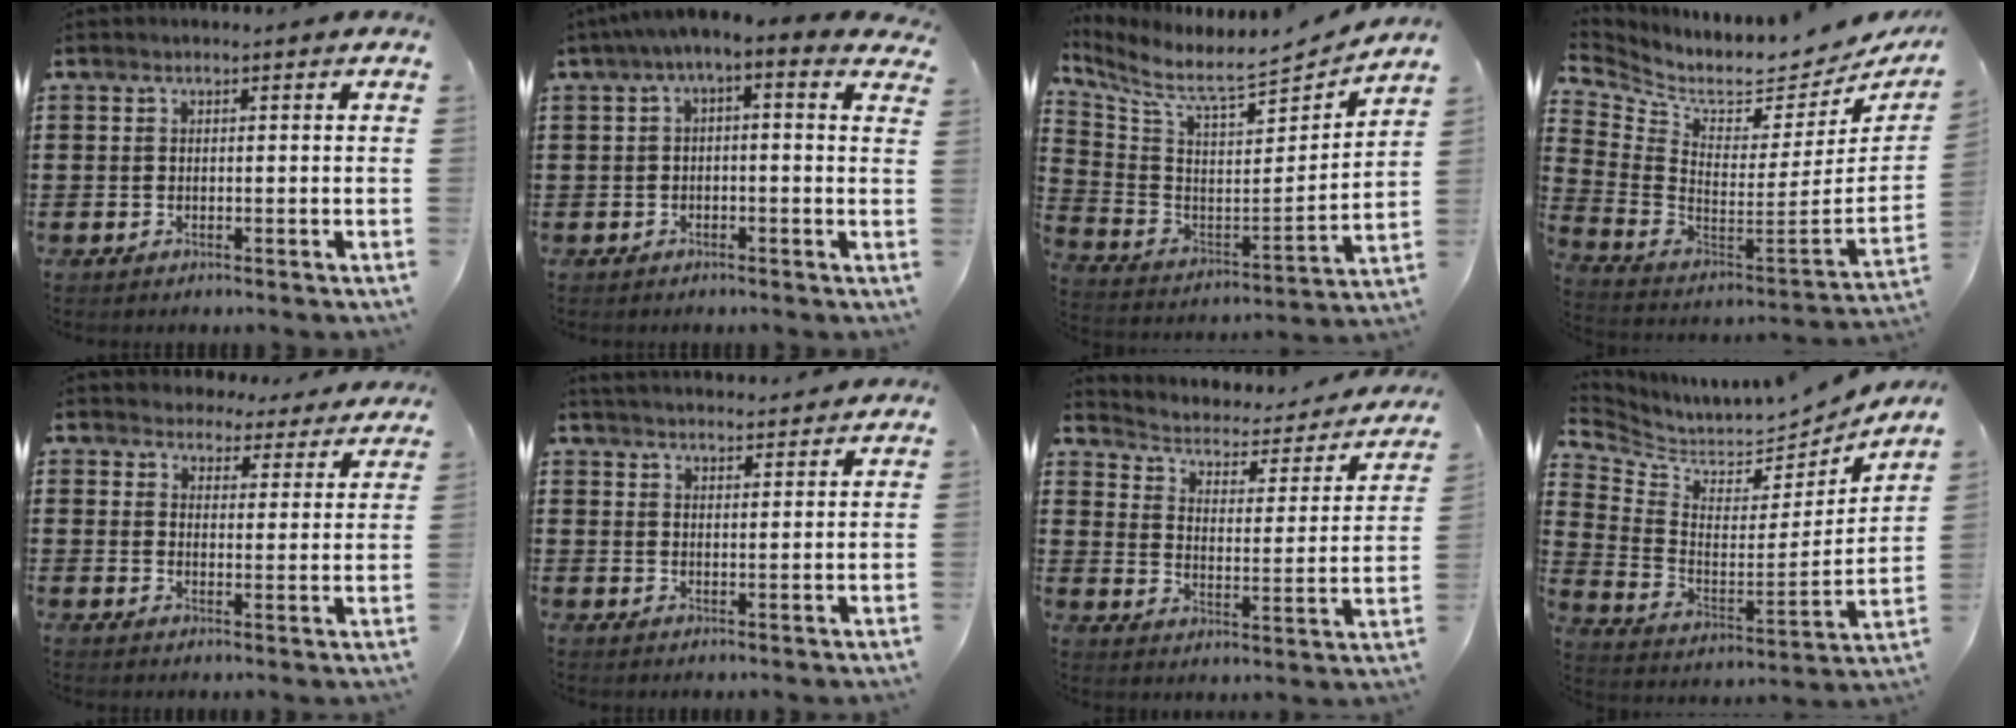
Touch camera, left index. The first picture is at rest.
{"total": 2.2, "force": [-0.9, 0.4, 1.9], "torque": [-0.039, -0.008, -0.027]}
{"total": 7.3, "force": [6.8, 0.4, 2.7], "torque": [-0.082, -0.071, 0.107]}
{"total": 5.3, "force": [3.9, 2.2, 2.8], "torque": [-0.082, -0.049, 0.060]}
{"total": 4.3, "force": [4.2, 1.0, 0.1], "torque": [-0.018, -0.026, 0.072]}
{"total": 3.2, "force": [3.2, -0.1, 0.3], "torque": [-0.015, -0.014, 0.058]}
{"total": 2.4, "force": [1.5, 1.5, 1.2], "torque": [-0.036, -0.017, 0.014]}
{"total": 4.9, "force": [4.4, 1.9, 1.3], "torque": [-0.056, -0.047, 0.072]}